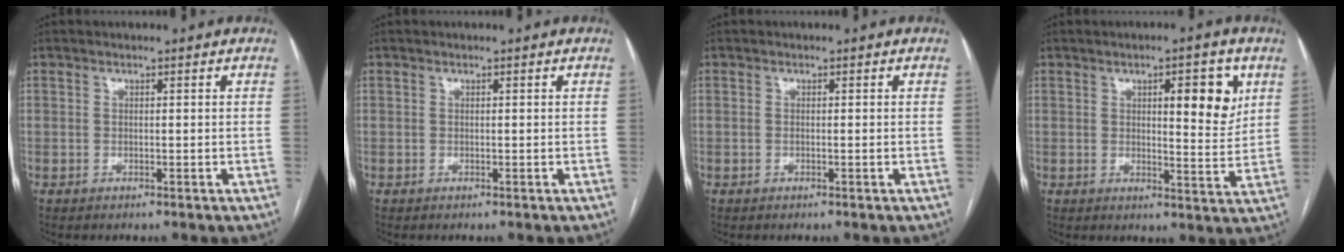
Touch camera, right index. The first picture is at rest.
{"total": 0.0}
{"total": 0.0}
{"total": 7.9, "force": [3.1, 2.0, 6.9], "torque": [-0.091, -0.005, 0.043]}